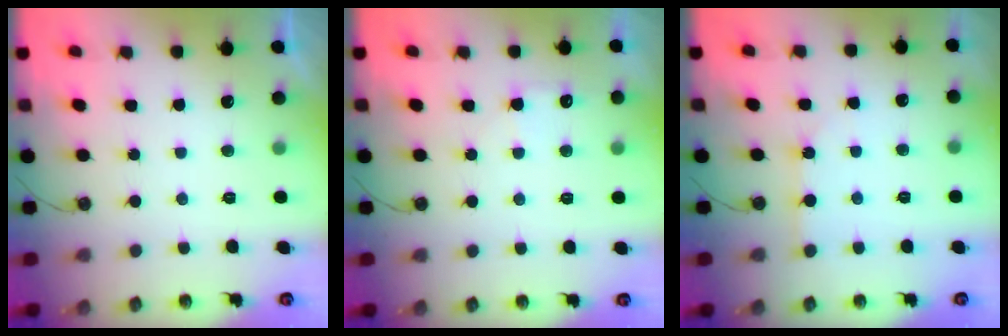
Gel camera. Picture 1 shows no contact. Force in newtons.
{"total": 4.7, "press": 4.6, "slide": 0.6}
{"total": 2.4, "press": 2.4, "slide": 0.3}